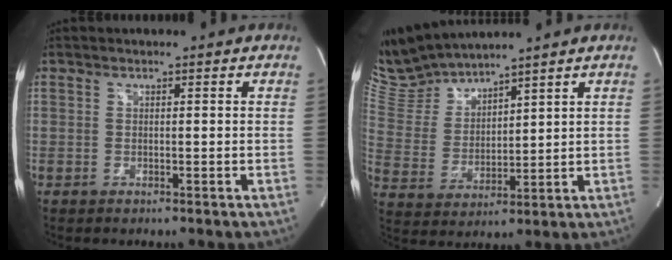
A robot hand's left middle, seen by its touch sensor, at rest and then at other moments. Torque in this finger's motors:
{"motor_torque": [-0.53, -0.77, -0.10, -0.01]}